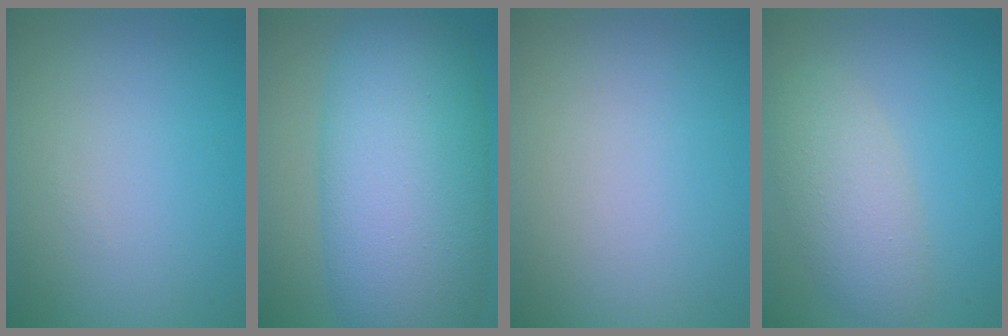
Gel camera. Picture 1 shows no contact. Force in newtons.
{"total": 13.7, "press": 13.7, "slide": 0.2}
{"total": 0.0}
{"total": 4.4, "press": 4.4, "slide": 0.2}